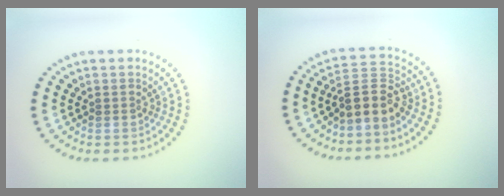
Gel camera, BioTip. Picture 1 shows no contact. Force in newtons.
{"total": 3.4, "press": 2.9, "slide": 1.8}